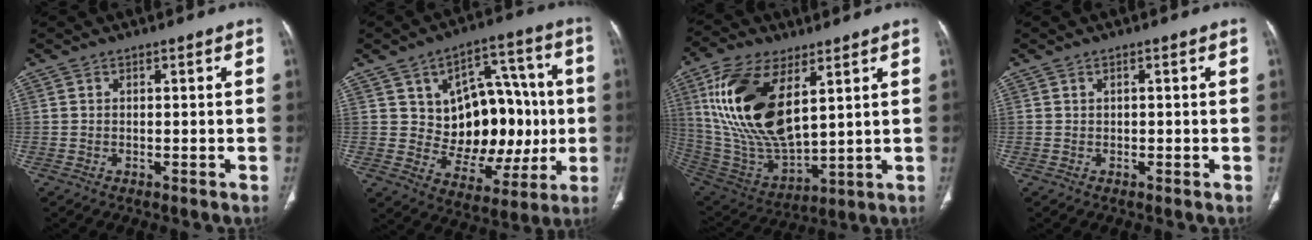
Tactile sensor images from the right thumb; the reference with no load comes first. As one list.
[{"total": 19.5, "force": [1.1, 12.7, 14.7], "torque": [-0.143, 0.019, 0.034]}, {"total": 22.2, "force": [7.5, 10.7, 17.9], "torque": [-0.344, -0.032, 0.151]}, {"total": 0.0}]